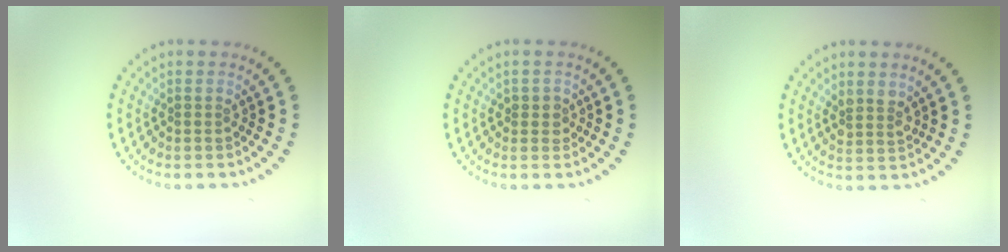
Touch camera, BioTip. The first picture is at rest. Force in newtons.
{"total": 1.2, "press": 1.1, "slide": 0.5}
{"total": 1.8, "press": 1.5, "slide": 0.9}